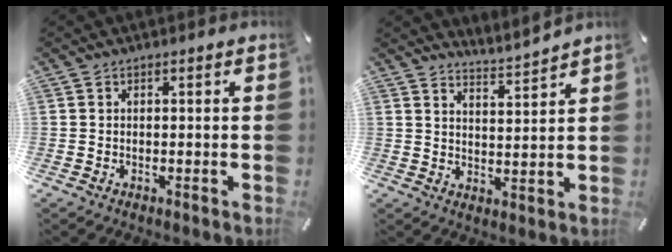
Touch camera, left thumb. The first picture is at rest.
{"total": 4.5, "force": [4.5, 0.5, -0.1], "torque": [0.000, -0.045, 0.076]}